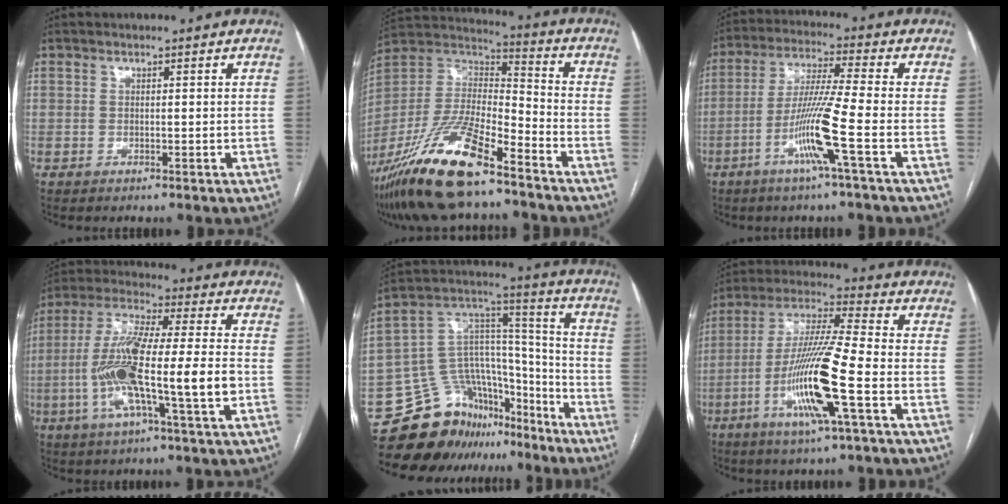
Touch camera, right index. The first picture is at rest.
{"total": 20.5, "force": [-14.3, 4.5, 14.0], "torque": [-0.312, -0.023, -0.269]}
{"total": 10.2, "force": [-4.1, -1.6, 9.2], "torque": [-0.181, -0.009, -0.084]}
{"total": 16.4, "force": [-3.3, 1.2, 16.0], "torque": [-0.312, 0.002, -0.065]}
{"total": 16.6, "force": [-13.5, 9.0, 3.8], "torque": [-0.057, 0.086, -0.223]}
{"total": 15.0, "force": [-5.0, 0.0, 14.1], "torque": [-0.283, -0.010, -0.100]}